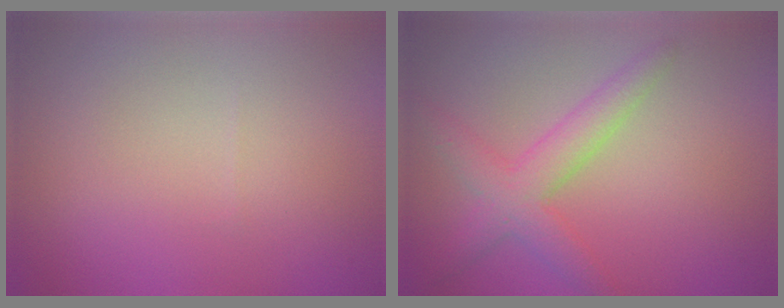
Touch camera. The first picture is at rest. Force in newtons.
{"total": 3.9, "press": 3.9, "slide": 0.2}